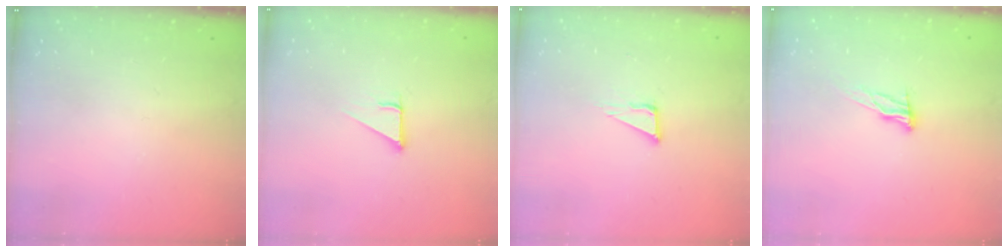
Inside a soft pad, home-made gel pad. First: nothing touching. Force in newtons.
{"total": 3.0, "press": 3.0, "slide": 0.2}
{"total": 5.3, "press": 5.3, "slide": 0.3}
{"total": 9.2, "press": 8.9, "slide": 2.5}